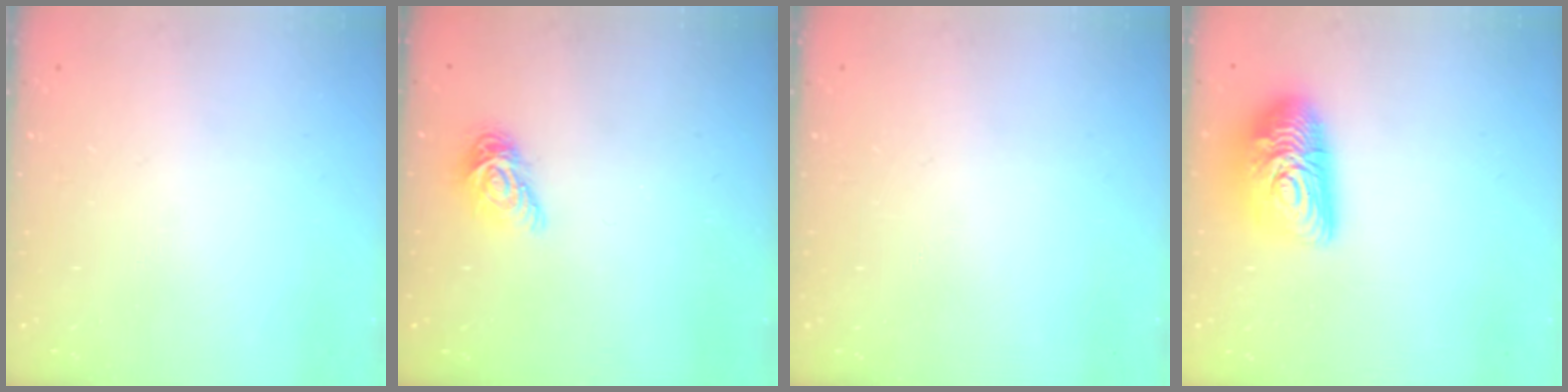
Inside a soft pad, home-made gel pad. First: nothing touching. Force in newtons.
{"total": 8.4, "press": 8.4, "slide": 0.8}
{"total": 0.0}
{"total": 15.0, "press": 15.0, "slide": 0.8}